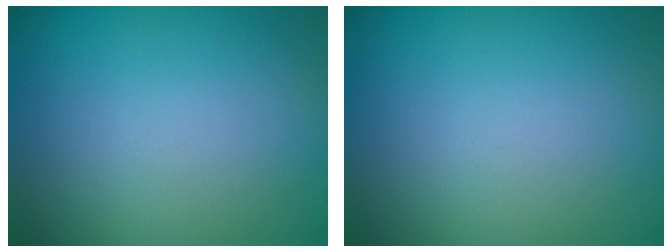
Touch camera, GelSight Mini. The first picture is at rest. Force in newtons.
{"total": 0.0}